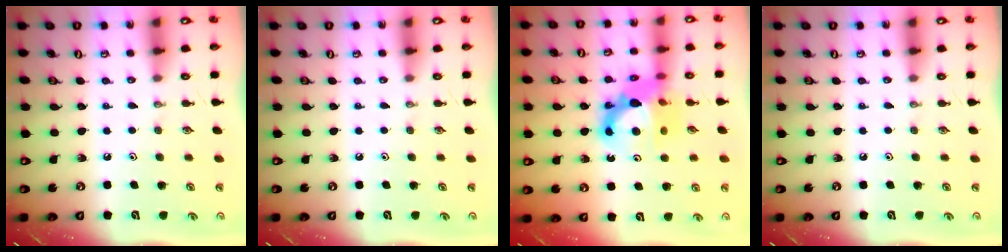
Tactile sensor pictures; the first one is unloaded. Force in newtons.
{"total": 0.0}
{"total": 12.9, "press": 12.7, "slide": 2.5}
{"total": 0.0}